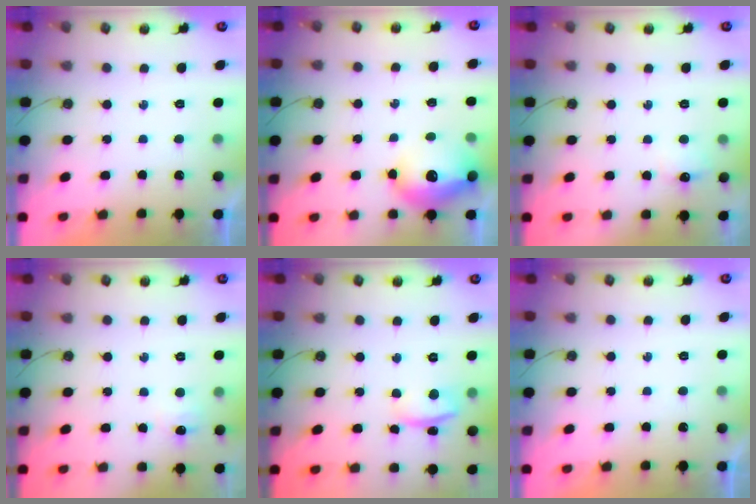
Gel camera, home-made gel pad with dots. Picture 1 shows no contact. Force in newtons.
{"total": 15.6, "press": 15.5, "slide": 1.4}
{"total": 5.6, "press": 5.5, "slide": 0.7}
{"total": 5.2, "press": 5.2, "slide": 0.7}
{"total": 4.2, "press": 3.6, "slide": 2.1}
{"total": 0.0}